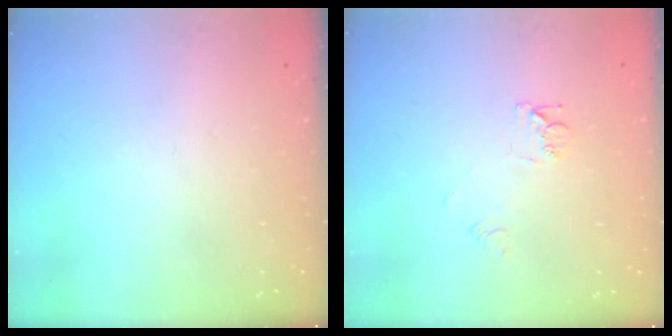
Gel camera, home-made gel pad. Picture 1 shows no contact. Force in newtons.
{"total": 6.3, "press": 6.3, "slide": 0.6}